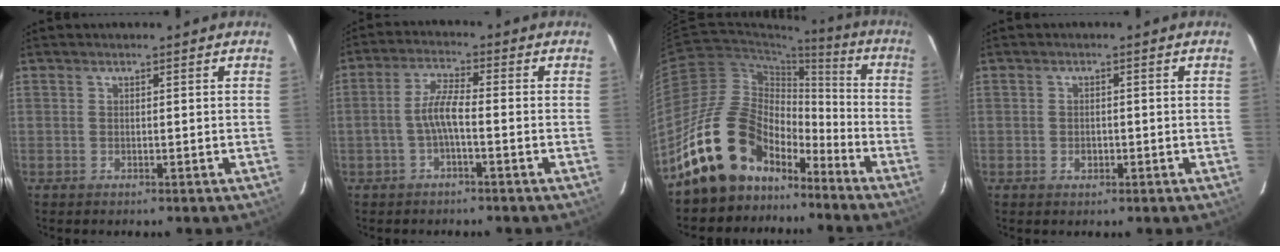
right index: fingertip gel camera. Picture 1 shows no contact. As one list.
[{"total": 4.5, "force": [-1.6, 0.8, 4.2], "torque": [-0.091, 0.012, -0.032]}, {"total": 17.9, "force": [-12.9, 10.2, 7.1], "torque": [-0.145, 0.027, -0.211]}, {"total": 1.6, "force": [-0.5, 1.3, 0.7], "torque": [-0.012, 0.003, -0.003]}]